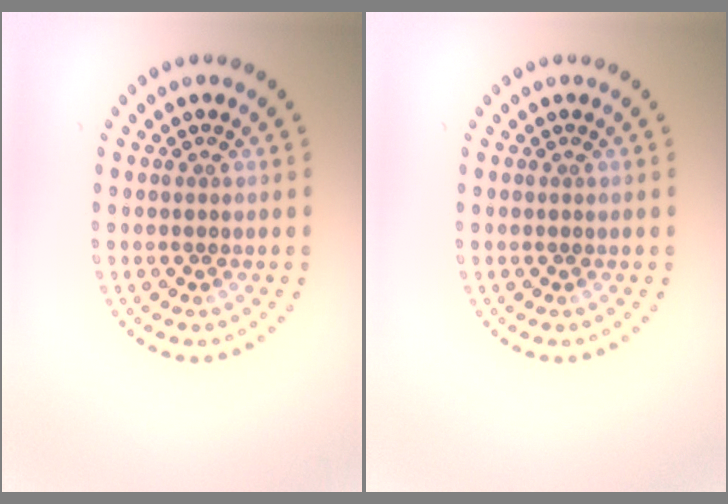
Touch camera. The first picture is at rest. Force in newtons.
{"total": 0.0}